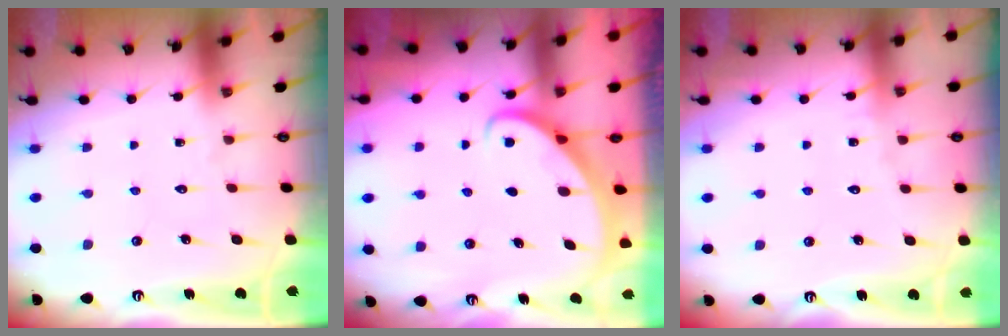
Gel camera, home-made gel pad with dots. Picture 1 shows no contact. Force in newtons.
{"total": 2.9, "press": 2.9, "slide": 0.2}
{"total": 2.5, "press": 2.5, "slide": 0.2}